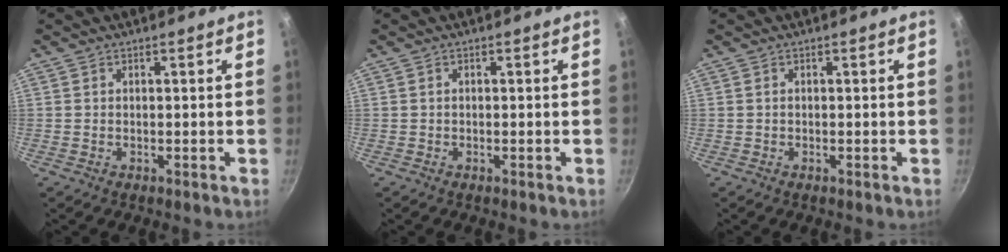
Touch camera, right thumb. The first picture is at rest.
{"total": 0.0}
{"total": 0.0}